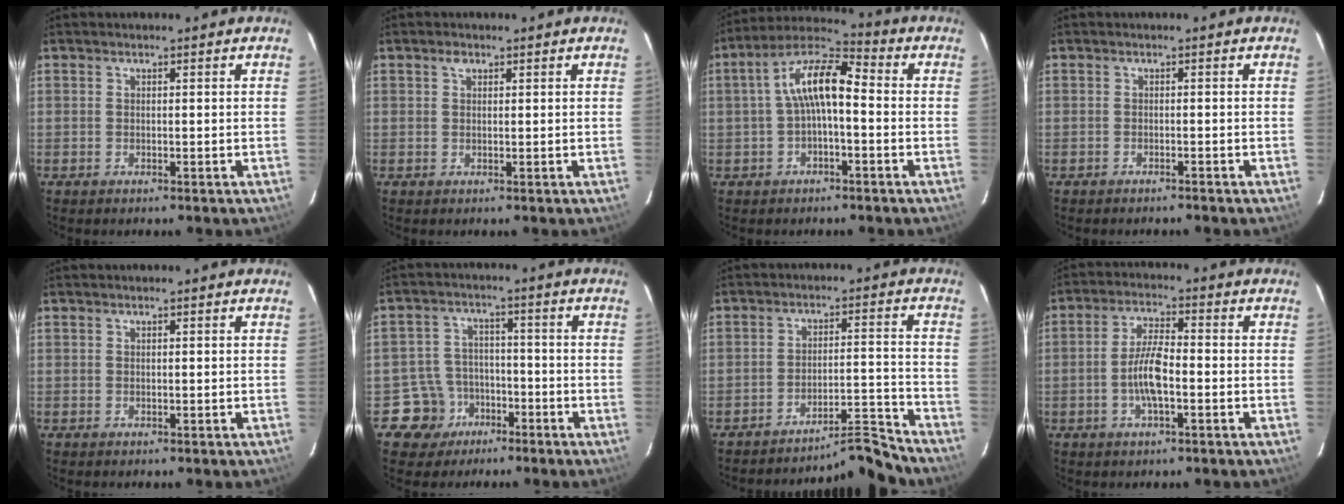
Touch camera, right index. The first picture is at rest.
{"total": 1.2, "force": [0.7, 0.8, 0.5], "torque": [-0.010, 0.004, 0.012]}
{"total": 9.7, "force": [-0.4, 3.5, 9.0], "torque": [-0.180, 0.029, -0.011]}
{"total": 1.2, "force": [-1.2, 0.1, 0.2], "torque": [-0.011, 0.000, -0.018]}
{"total": 0.0}
{"total": 7.3, "force": [-4.2, 5.9, -0.1], "torque": [-0.018, 0.029, -0.063]}
{"total": 9.2, "force": [-9.1, -0.9, 0.5], "torque": [-0.018, 0.035, -0.137]}
{"total": 6.8, "force": [-1.9, 1.8, 6.3], "torque": [-0.126, 0.008, -0.037]}